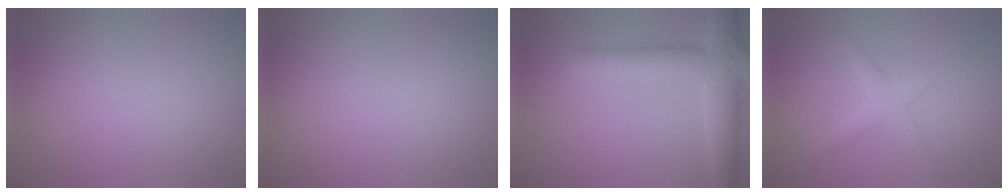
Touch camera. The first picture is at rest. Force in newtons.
{"total": 0.0}
{"total": 6.9, "press": 6.9, "slide": 0.2}
{"total": 2.0, "press": 2.0, "slide": 0.0}